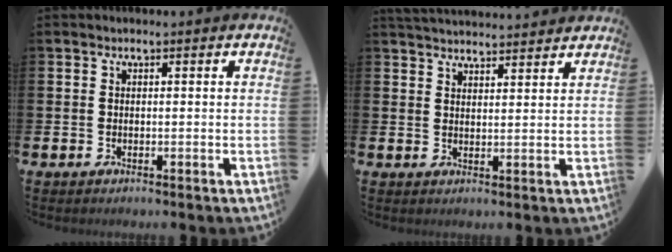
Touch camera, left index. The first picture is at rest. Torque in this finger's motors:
{"motor_torque": [0.15, -1.99, 0.03, 0.03]}